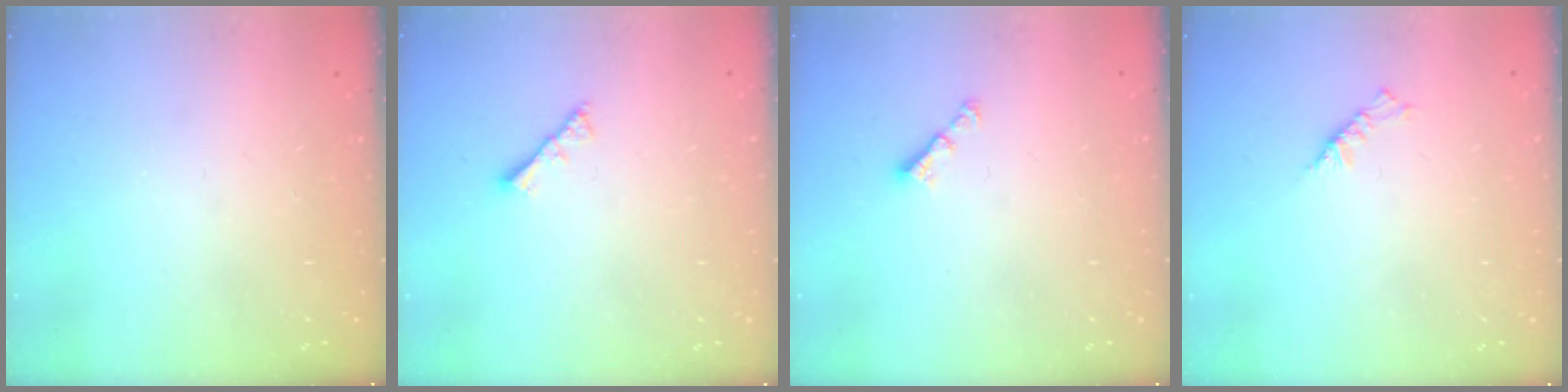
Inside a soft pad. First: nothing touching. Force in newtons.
{"total": 2.8, "press": 2.8, "slide": 0.6}
{"total": 3.0, "press": 2.9, "slide": 0.5}
{"total": 3.2, "press": 3.1, "slide": 0.7}